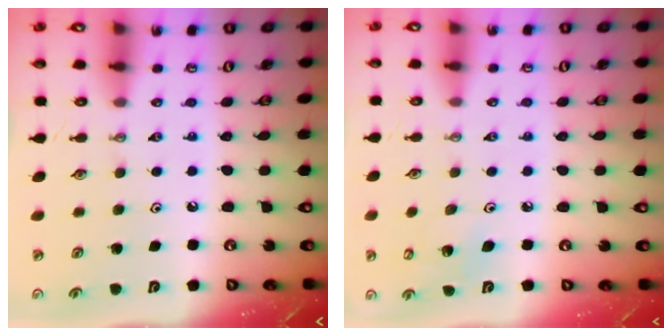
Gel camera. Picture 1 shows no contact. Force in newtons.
{"total": 5.6, "press": 5.3, "slide": 1.6}